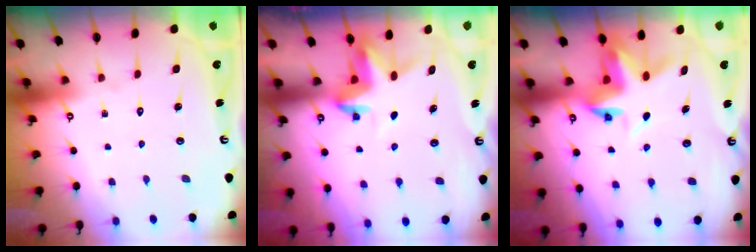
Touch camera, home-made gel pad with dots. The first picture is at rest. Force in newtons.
{"total": 4.0, "press": 4.0, "slide": 0.3}
{"total": 4.2, "press": 4.2, "slide": 0.3}